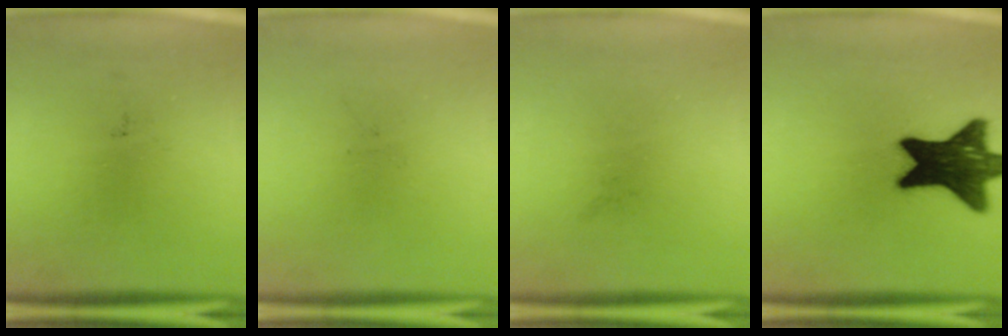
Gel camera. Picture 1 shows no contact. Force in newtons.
{"total": 0.0}
{"total": 0.0}
{"total": 17.6}